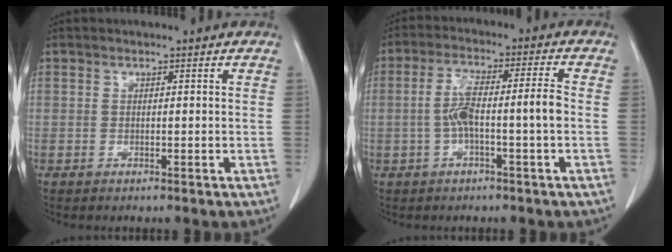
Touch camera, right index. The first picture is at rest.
{"total": 7.1, "force": [-1.2, 0.5, 7.0], "torque": [-0.137, 0.025, -0.020]}